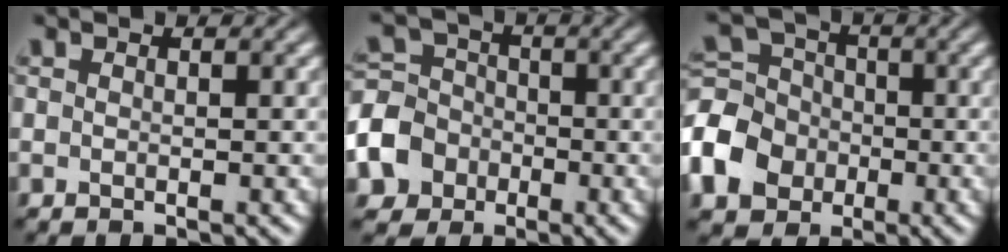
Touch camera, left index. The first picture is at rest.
{"total": 6.5, "force": [-2.5, 5.7, 1.9], "torque": [-0.043, -0.004, -0.071]}
{"total": 7.6, "force": [-2.6, 6.3, 3.5], "torque": [-0.088, 0.010, -0.074]}